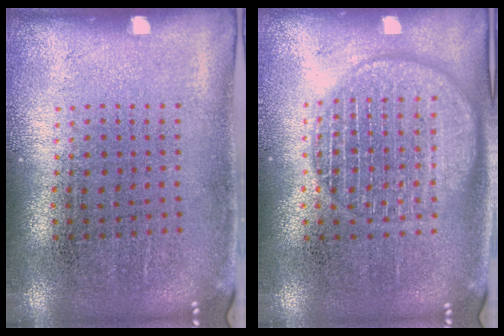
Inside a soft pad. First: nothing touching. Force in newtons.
{"total": 2.6, "press": 2.6, "slide": 0.4}